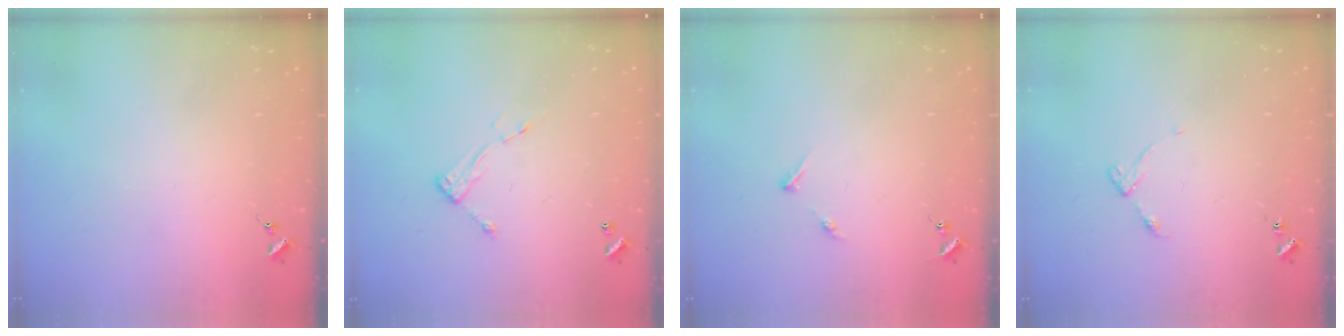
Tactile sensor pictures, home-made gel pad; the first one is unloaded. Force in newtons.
{"total": 6.6, "press": 6.6, "slide": 0.2}
{"total": 5.2, "press": 5.2, "slide": 0.6}
{"total": 4.9, "press": 4.9, "slide": 0.6}